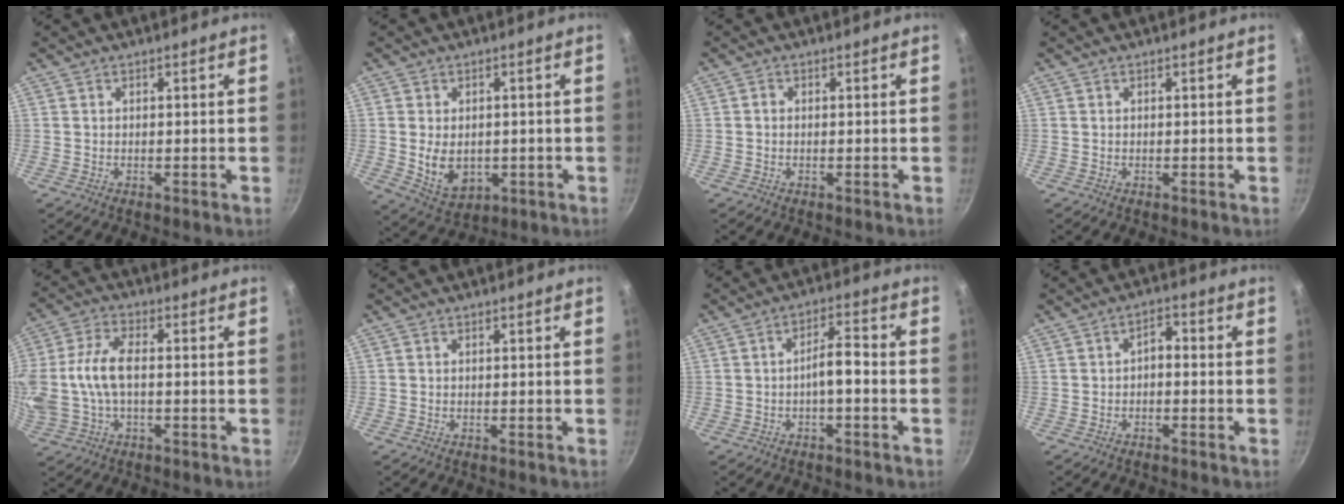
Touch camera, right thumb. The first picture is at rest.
{"total": 8.3, "force": [-0.6, 5.9, 5.8], "torque": [-0.086, -0.010, 0.007]}
{"total": 0.7, "force": [-0.1, 0.6, 0.3], "torque": [-0.004, 0.004, -0.003]}
{"total": 0.0}
{"total": 13.0, "force": [-0.5, 7.1, 10.9], "torque": [-0.239, 0.015, -0.020]}
{"total": 0.0}
{"total": 4.9, "force": [-1.4, 1.5, 4.5], "torque": [-0.074, 0.029, -0.025]}
{"total": 2.8, "force": [-0.8, 1.6, 2.2], "torque": [-0.027, 0.019, -0.015]}